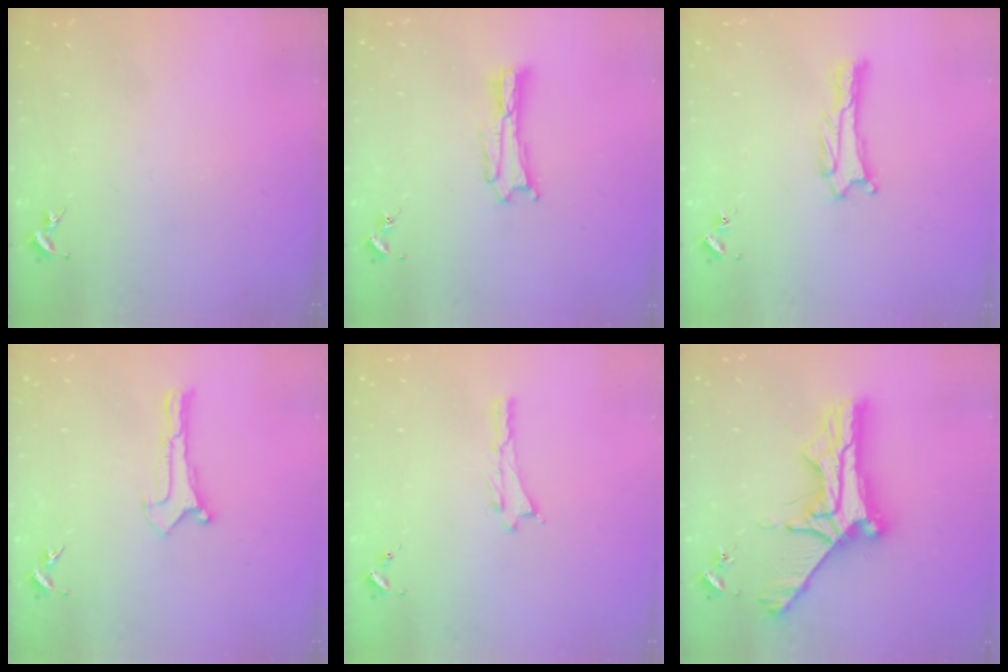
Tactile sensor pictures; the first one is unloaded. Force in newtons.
{"total": 0.9, "press": 0.9, "slide": 0.2}
{"total": 1.3, "press": 1.3, "slide": 0.0}
{"total": 0.0}
{"total": 0.0}
{"total": 11.2, "press": 11.2, "slide": 0.8}